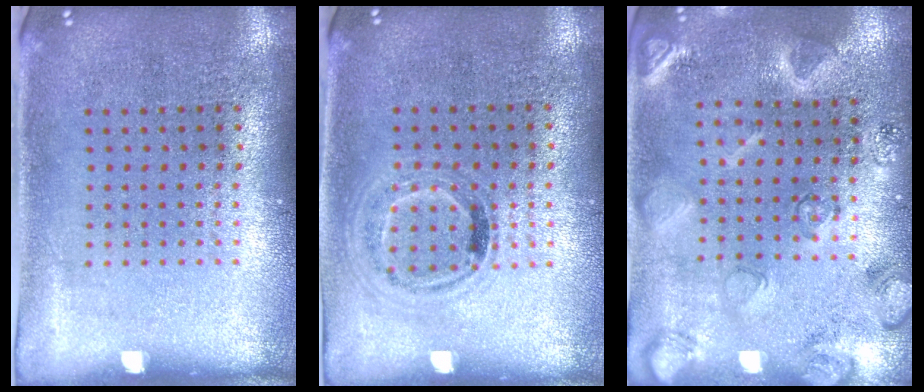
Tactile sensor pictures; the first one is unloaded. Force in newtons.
{"total": 1.0, "press": 0.9, "slide": 0.3}
{"total": 2.3, "press": 2.3, "slide": 0.1}